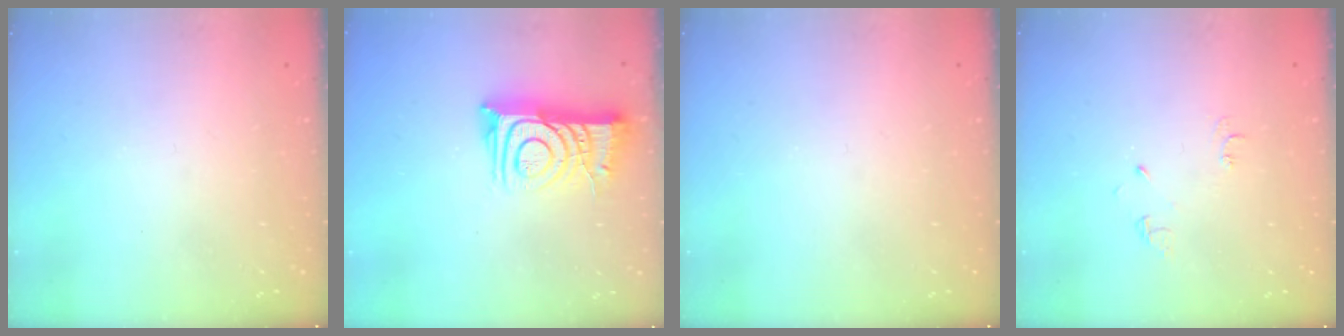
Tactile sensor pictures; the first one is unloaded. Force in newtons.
{"total": 12.3, "press": 12.2, "slide": 1.0}
{"total": 0.0}
{"total": 4.4, "press": 4.4, "slide": 0.6}